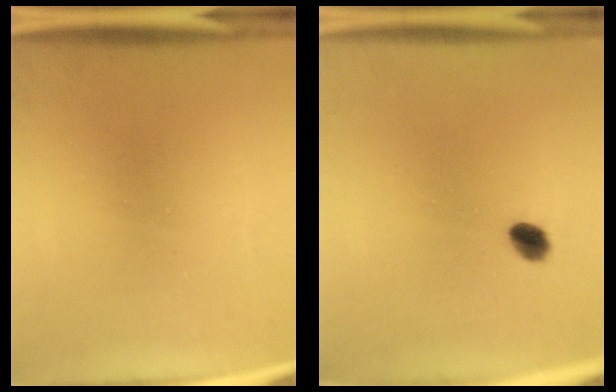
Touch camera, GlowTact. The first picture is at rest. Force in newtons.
{"total": 2.8}